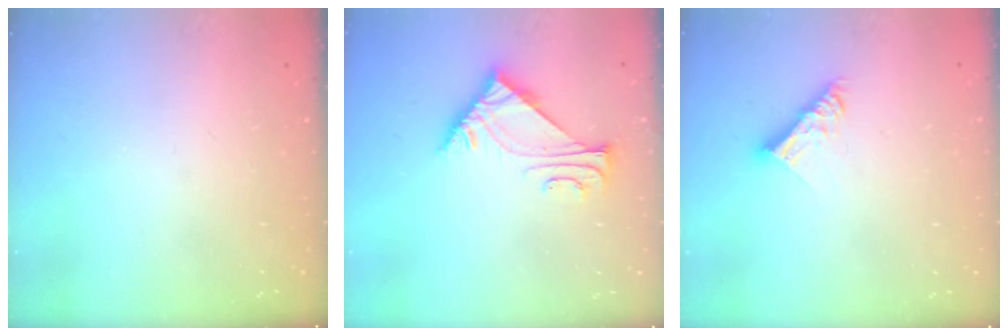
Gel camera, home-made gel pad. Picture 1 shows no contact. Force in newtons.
{"total": 5.7, "press": 5.6, "slide": 0.7}
{"total": 8.9, "press": 8.9, "slide": 0.7}